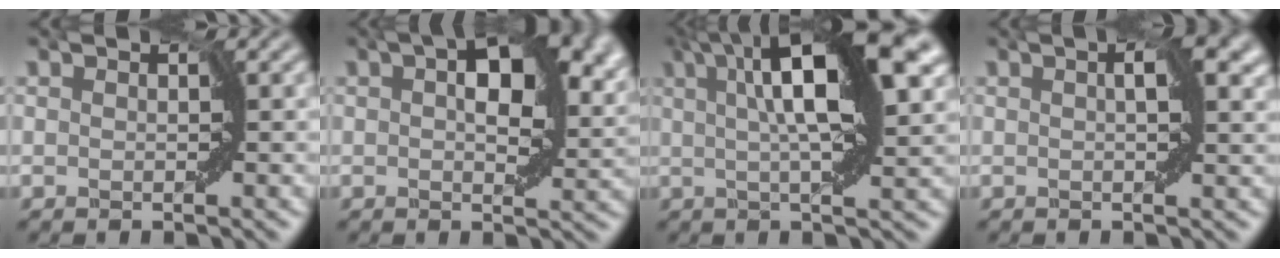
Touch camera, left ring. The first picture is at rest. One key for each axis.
{"total": 8.0, "fx": 2.7, "fy": 4.0, "fz": 6.4, "tx": -0.086, "ty": 0.008, "tz": 0.032}
{"total": 11.3, "fx": 4.5, "fy": 2.8, "fz": 10.0, "tx": -0.144, "ty": 0.013, "tz": 0.064}
{"total": 3.5, "fx": 0.8, "fy": 1.1, "fz": 3.2, "tx": -0.055, "ty": 0.003, "tz": 0.007}